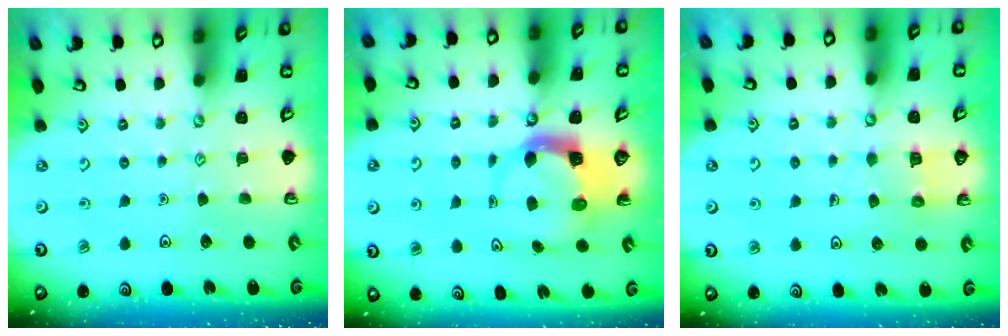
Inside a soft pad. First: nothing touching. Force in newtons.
{"total": 4.0, "press": 3.9, "slide": 0.6}
{"total": 4.6, "press": 4.6, "slide": 0.3}